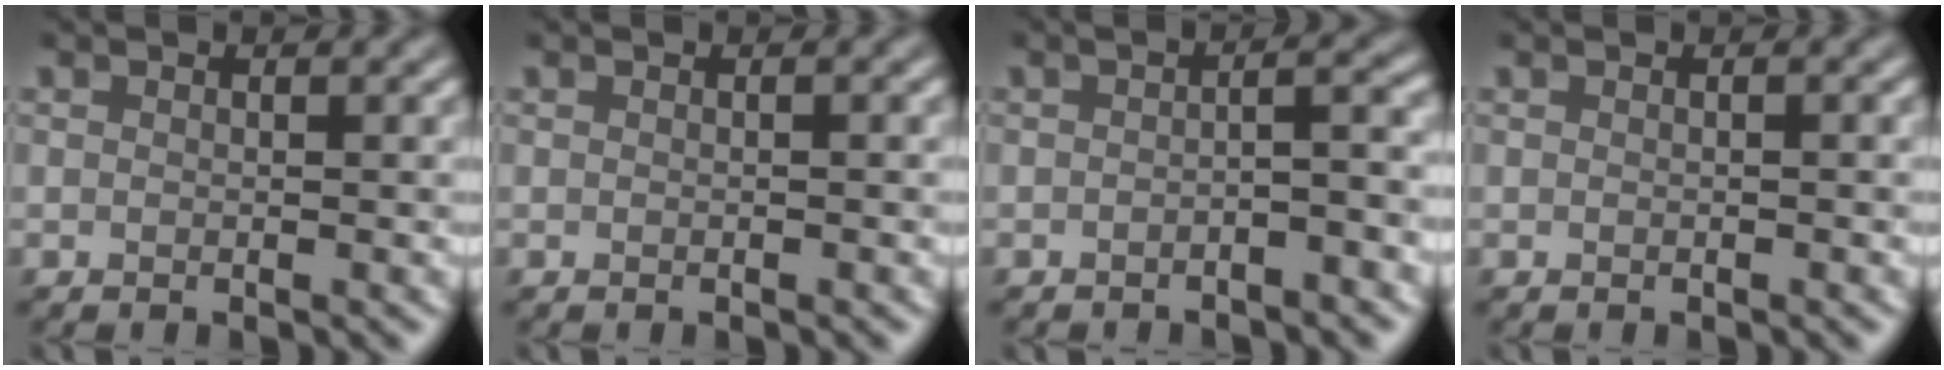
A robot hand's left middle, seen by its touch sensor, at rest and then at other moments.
{"total": 0.0}
{"total": 2.2, "force": [-1.2, 0.5, 1.8], "torque": [-0.023, 0.010, -0.024]}
{"total": 0.0}